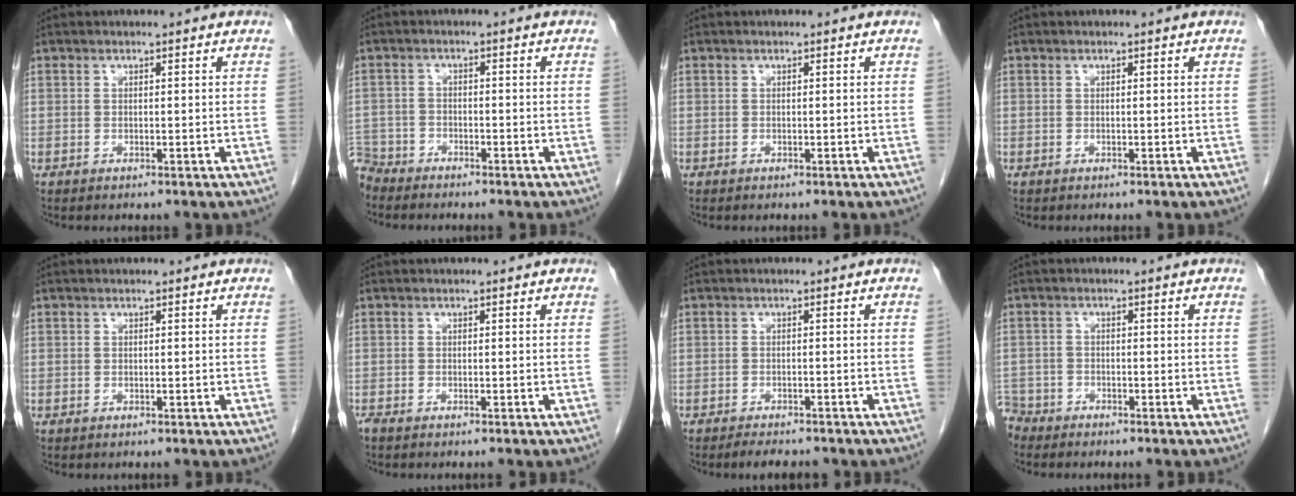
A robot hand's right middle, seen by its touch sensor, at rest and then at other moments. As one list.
[{"total": 5.0, "force": [-4.8, 1.6, -0.3], "torque": [0.012, -0.007, -0.094]}, {"total": 0.0}, {"total": 0.0}, {"total": 0.0}, {"total": 1.0, "force": [-1.0, 0.1, 0.4], "torque": [-0.013, -0.003, -0.018]}, {"total": 4.0, "force": [-3.6, 1.1, 1.5], "torque": [-0.023, -0.004, -0.049]}, {"total": 4.0, "force": [-3.7, 1.6, -0.3], "torque": [0.009, -0.003, -0.075]}]